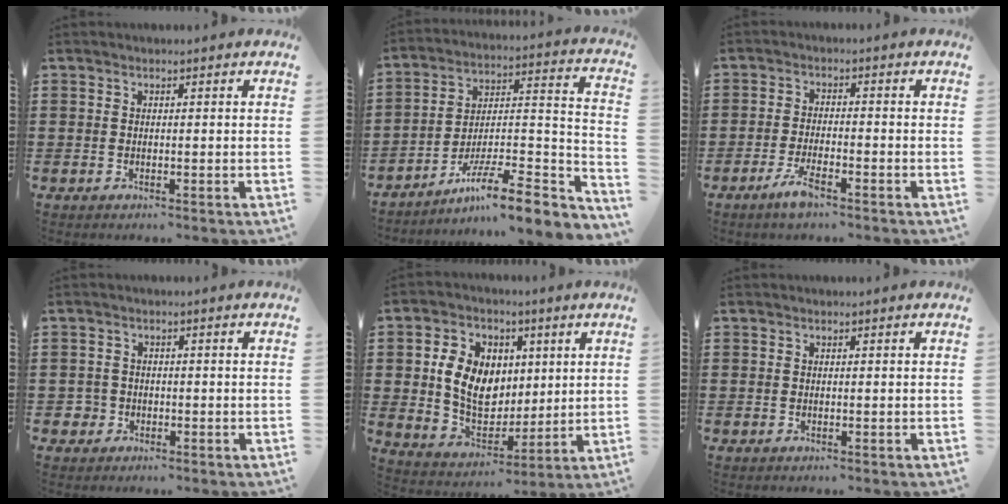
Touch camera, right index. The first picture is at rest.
{"total": 9.6, "force": [-7.1, 1.4, 6.3], "torque": [-0.092, 0.004, -0.138]}
{"total": 4.1, "force": [-2.6, 0.5, 3.1], "torque": [-0.072, -0.011, -0.049]}
{"total": 2.1, "force": [-0.9, 1.8, 0.3], "torque": [-0.013, 0.002, -0.022]}
{"total": 9.2, "force": [1.6, 7.5, 5.2], "torque": [-0.117, 0.017, 0.028]}
{"total": 0.0}